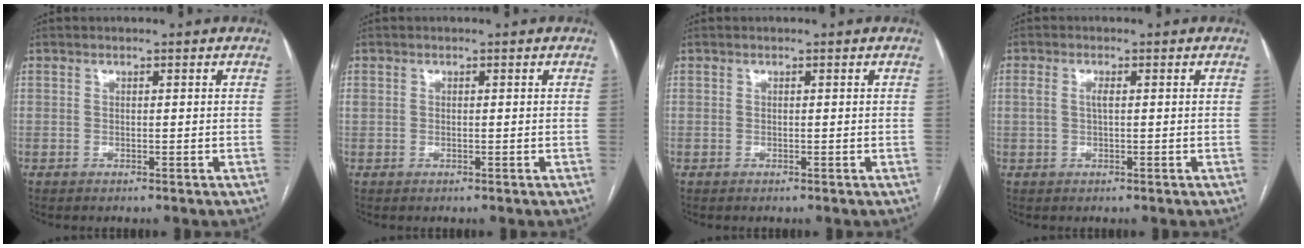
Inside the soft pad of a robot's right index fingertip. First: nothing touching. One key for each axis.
{"total": 0.6, "fx": 0.0, "fy": 0.4, "fz": 0.5, "tx": -0.020, "ty": 0.007, "tz": 0.005}
{"total": 0.0}
{"total": 1.7, "fx": 0.3, "fy": 0.6, "fz": 1.6, "tx": -0.038, "ty": 0.010, "tz": 0.008}